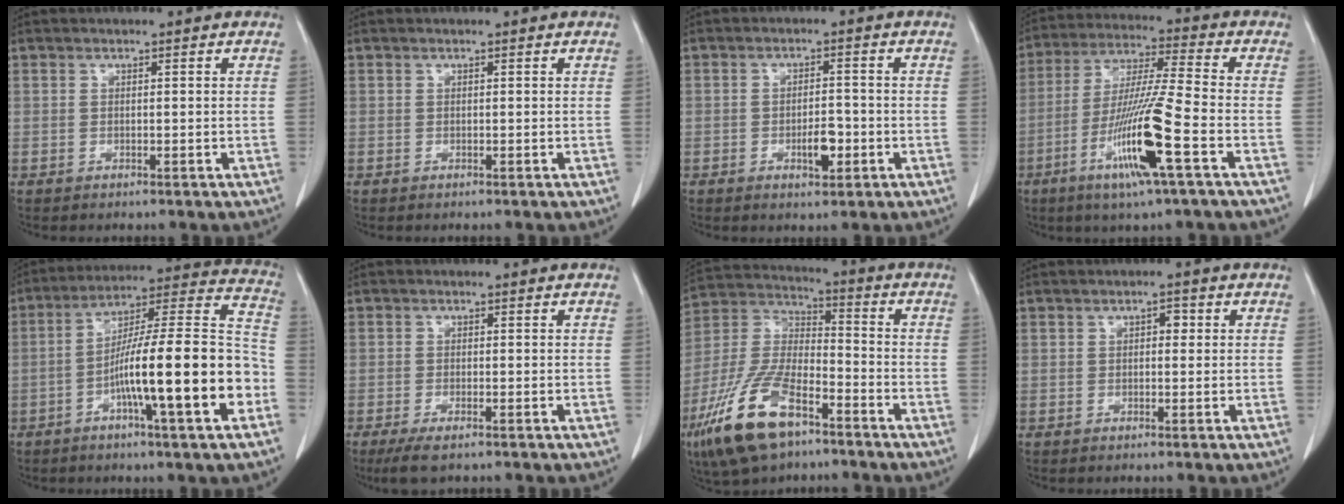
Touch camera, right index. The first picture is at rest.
{"total": 0.0}
{"total": 3.9, "force": [-1.4, 1.4, 3.4], "torque": [-0.055, 0.002, -0.019]}
{"total": 14.2, "force": [-5.7, -0.7, 13.0], "torque": [-0.261, -0.020, -0.110]}
{"total": 19.7, "force": [-6.2, 1.0, 18.7], "torque": [-0.274, 0.013, -0.102]}
{"total": 3.9, "force": [-2.7, 0.8, 2.7], "torque": [-0.055, -0.009, -0.043]}
{"total": 16.1, "force": [-9.5, 6.0, 11.5], "torque": [-0.251, -0.012, -0.177]}
{"total": 1.7, "force": [0.4, 1.0, 1.3], "torque": [-0.017, 0.007, 0.004]}